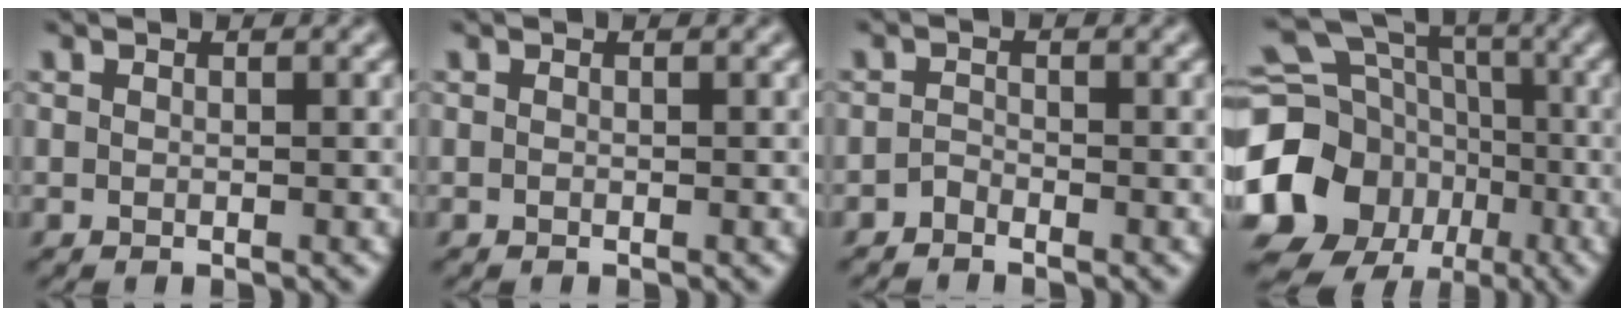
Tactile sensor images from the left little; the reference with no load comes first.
{"total": 0.0}
{"total": 1.0, "force": [-1.0, 0.2, 0.1], "torque": [-0.002, 0.004, -0.023]}
{"total": 18.6, "force": [-4.7, 16.2, 7.7], "torque": [-0.181, -0.013, -0.115]}